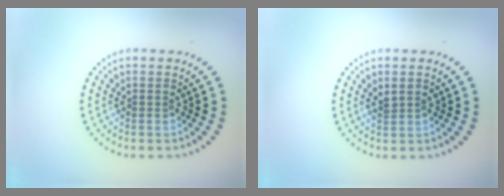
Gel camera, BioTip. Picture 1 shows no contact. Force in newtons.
{"total": 1.2, "press": 1.1, "slide": 0.3}